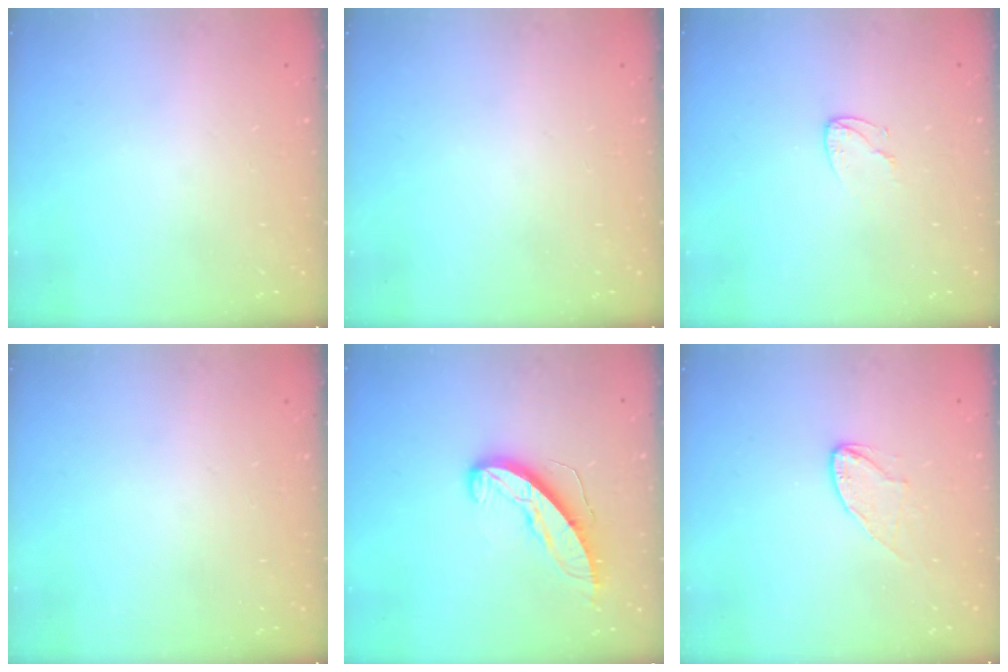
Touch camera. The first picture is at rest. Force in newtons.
{"total": 0.0}
{"total": 4.3, "press": 4.2, "slide": 0.5}
{"total": 0.0}
{"total": 9.8, "press": 9.8, "slide": 0.4}
{"total": 6.8, "press": 6.8, "slide": 0.6}